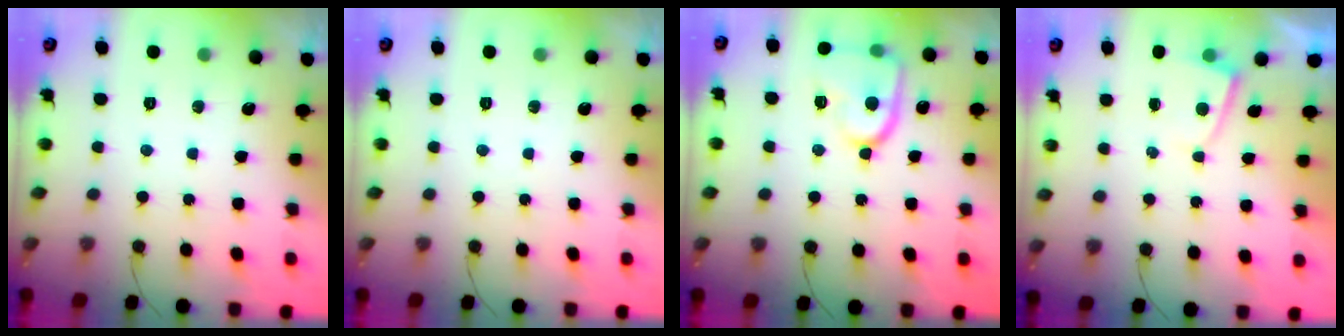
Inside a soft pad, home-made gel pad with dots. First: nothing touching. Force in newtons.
{"total": 0.0}
{"total": 14.4, "press": 14.3, "slide": 1.4}
{"total": 2.3, "press": 2.3, "slide": 0.2}